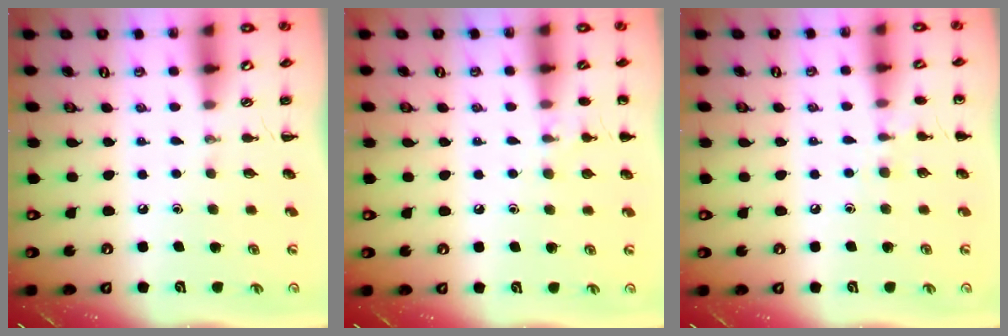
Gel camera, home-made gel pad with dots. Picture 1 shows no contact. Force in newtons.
{"total": 8.0, "press": 7.7, "slide": 2.2}
{"total": 5.9, "press": 5.6, "slide": 1.9}